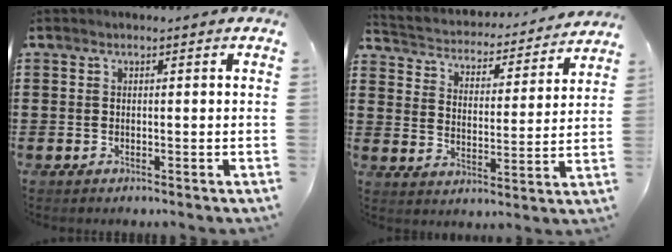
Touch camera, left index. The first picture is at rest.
{"total": 3.1, "force": [3.1, 0.4, 0.0], "torque": [-0.022, -0.030, 0.044]}